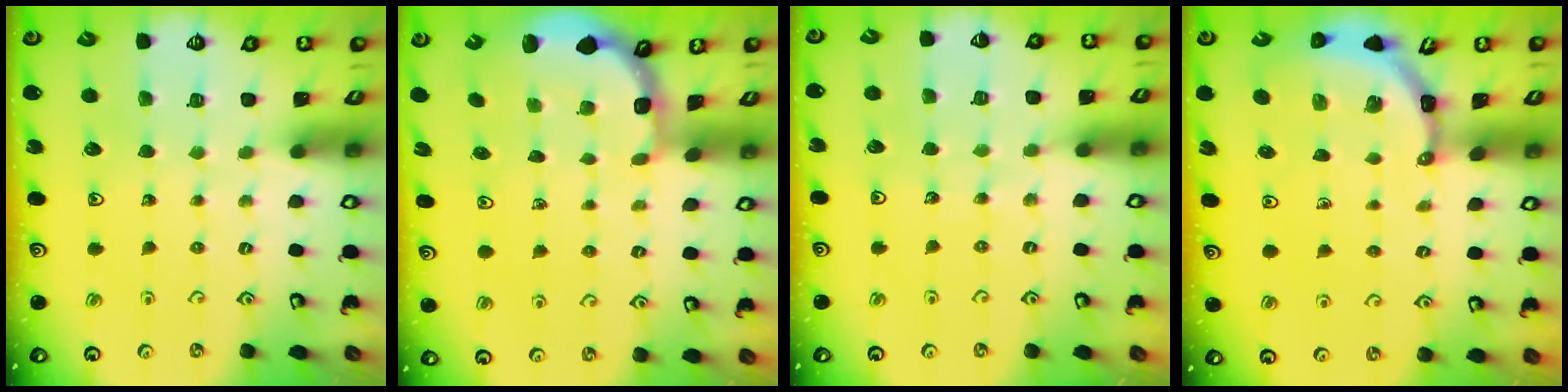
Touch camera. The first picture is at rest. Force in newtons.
{"total": 1.7, "press": 1.4, "slide": 0.9}
{"total": 5.8, "press": 5.7, "slide": 0.6}
{"total": 3.5, "press": 3.5, "slide": 0.3}